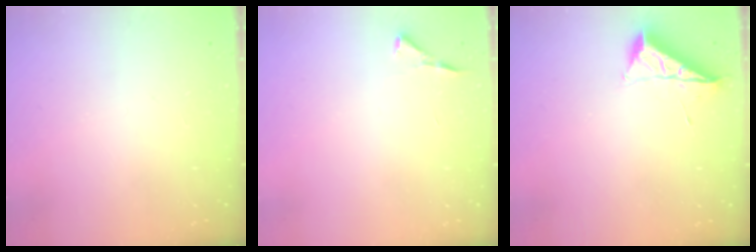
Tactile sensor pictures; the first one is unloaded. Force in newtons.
{"total": 3.5, "press": 3.4, "slide": 0.5}
{"total": 6.8, "press": 6.7, "slide": 0.7}